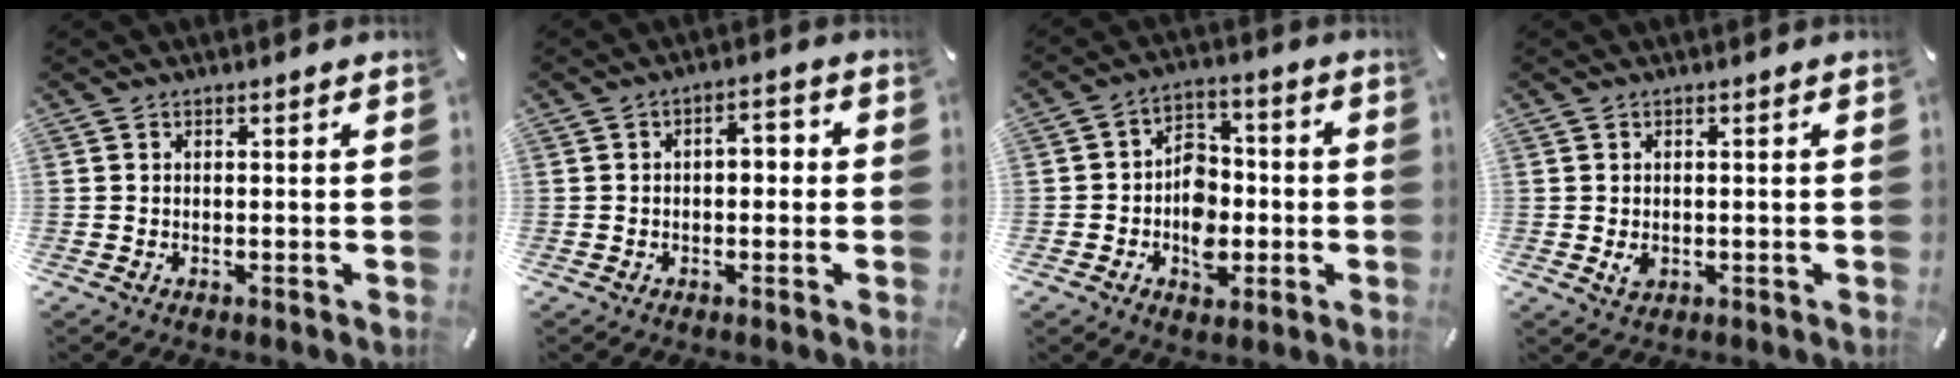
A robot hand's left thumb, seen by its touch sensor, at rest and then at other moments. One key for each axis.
{"total": 3.7, "fx": -1.0, "fy": 2.2, "fz": 2.8, "tx": -0.044, "ty": 0.016, "tz": -0.025}
{"total": 9.9, "fx": -2.8, "fy": 8.0, "fz": 5.1, "tx": -0.084, "ty": 0.027, "tz": -0.045}
{"total": 1.9, "fx": -0.2, "fy": 1.4, "fz": 1.2, "tx": -0.028, "ty": 0.001, "tz": -0.006}